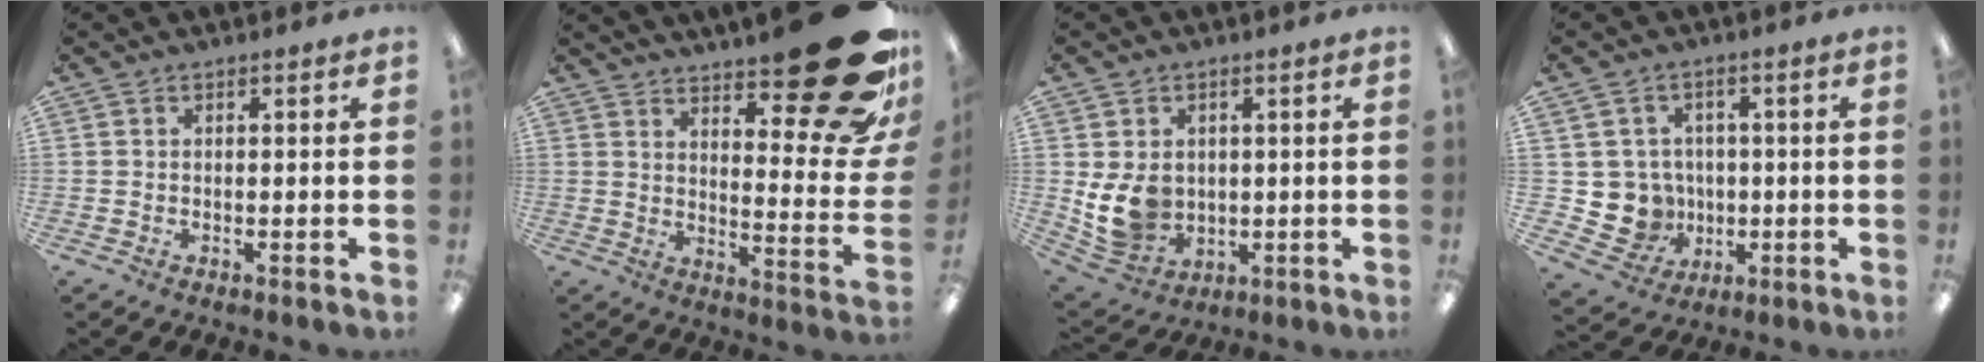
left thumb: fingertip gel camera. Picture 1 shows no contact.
{"total": 22.5, "force": [14.0, 6.8, 16.3], "torque": [-0.189, -0.107, 0.230]}
{"total": 9.7, "force": [0.4, 8.1, 5.3], "torque": [-0.118, -0.003, 0.011]}
{"total": 7.6, "force": [0.1, 7.5, 1.1], "torque": [-0.050, 0.001, 0.016]}